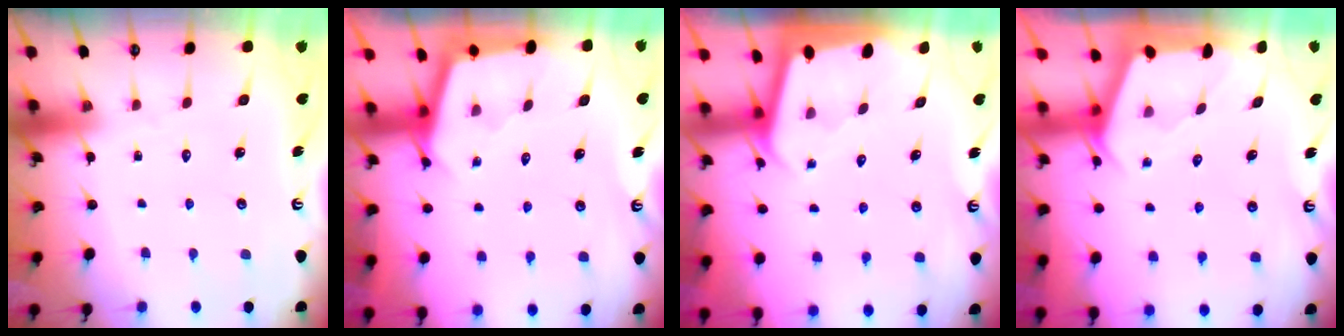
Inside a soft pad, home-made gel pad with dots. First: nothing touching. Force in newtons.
{"total": 2.4, "press": 2.4, "slide": 0.2}
{"total": 1.9, "press": 1.9, "slide": 0.1}
{"total": 2.1, "press": 2.1, "slide": 0.3}